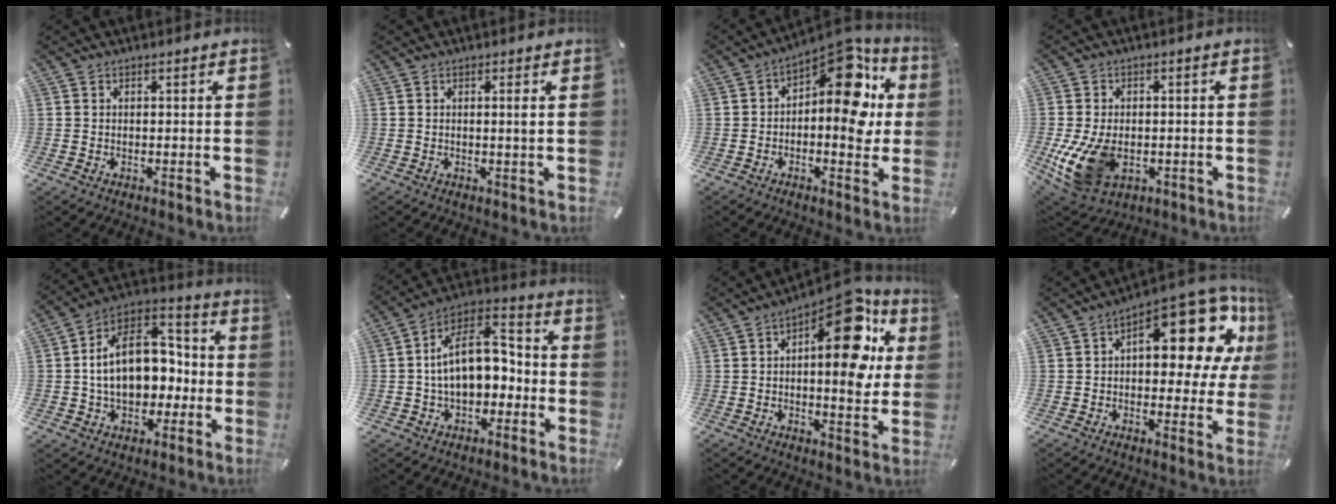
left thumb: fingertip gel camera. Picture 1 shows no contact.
{"total": 1.5, "force": [0.2, -0.2, 1.5], "torque": [-0.029, -0.004, 0.002]}
{"total": 16.0, "force": [4.7, 8.5, 12.7], "torque": [-0.154, -0.047, 0.074]}
{"total": 12.8, "force": [-3.1, 8.7, 8.9], "torque": [-0.188, -0.002, -0.050]}
{"total": 17.8, "force": [-0.6, 13.3, 11.9], "torque": [-0.186, 0.007, -0.006]}
{"total": 14.1, "force": [0.1, 9.4, 10.5], "torque": [-0.174, -0.001, 0.003]}
{"total": 18.0, "force": [6.3, 8.1, 14.8], "torque": [-0.180, -0.046, 0.097]}
{"total": 19.2, "force": [8.0, 9.2, 14.8], "torque": [-0.184, -0.067, 0.126]}